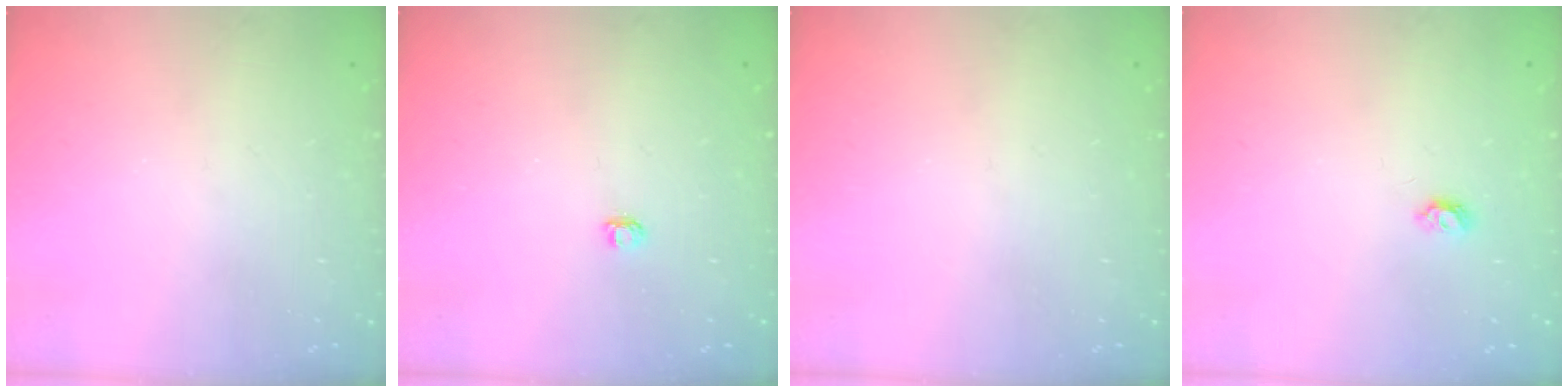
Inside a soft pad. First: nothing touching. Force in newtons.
{"total": 2.8, "press": 2.8, "slide": 0.3}
{"total": 0.0}
{"total": 3.9, "press": 3.8, "slide": 0.7}